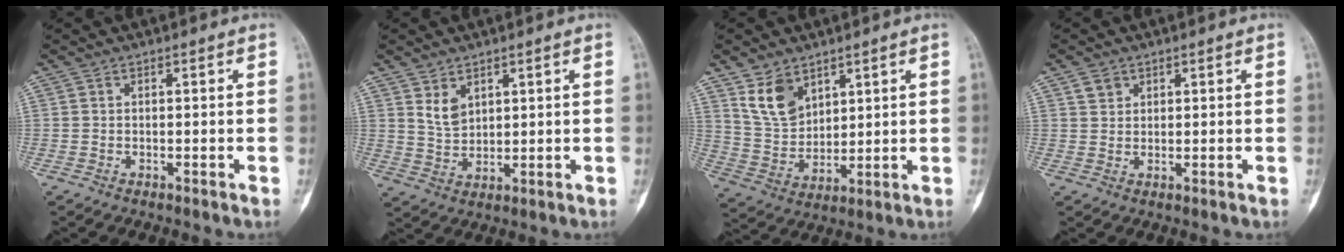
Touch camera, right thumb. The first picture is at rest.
{"total": 4.4, "force": [2.4, 2.8, 2.4], "torque": [-0.033, -0.022, 0.056]}
{"total": 9.1, "force": [5.5, 5.8, 4.5], "torque": [-0.069, -0.030, 0.121]}
{"total": 2.3, "force": [1.4, 1.7, 0.6], "torque": [0.001, -0.005, 0.024]}